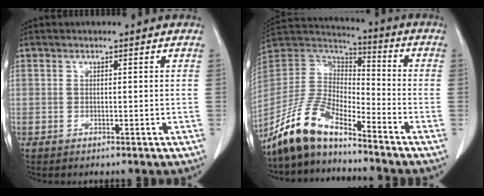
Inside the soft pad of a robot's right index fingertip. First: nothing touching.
{"total": 12.8, "force": [-10.4, 3.5, 6.5], "torque": [-0.137, 0.012, -0.207]}